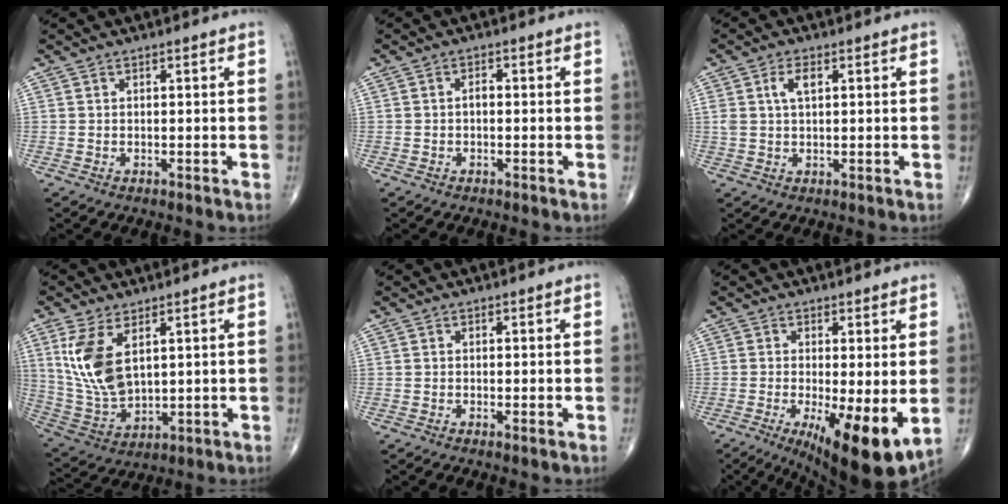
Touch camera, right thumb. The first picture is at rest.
{"total": 1.4, "force": [-0.3, 0.9, 1.1], "torque": [-0.013, 0.005, -0.007]}
{"total": 3.7, "force": [1.3, 1.8, 3.0], "torque": [-0.059, 0.003, 0.028]}
{"total": 11.9, "force": [4.2, 6.2, 9.3], "torque": [-0.189, -0.017, 0.099]}
{"total": 0.8, "force": [-0.3, 0.1, 0.7], "torque": [-0.021, -0.004, -0.009]}
{"total": 13.1, "force": [-2.9, 3.7, 12.2], "torque": [-0.185, -0.026, -0.035]}